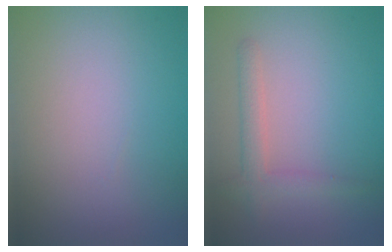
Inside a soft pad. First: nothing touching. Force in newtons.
{"total": 2.2, "press": 2.2, "slide": 0.1}